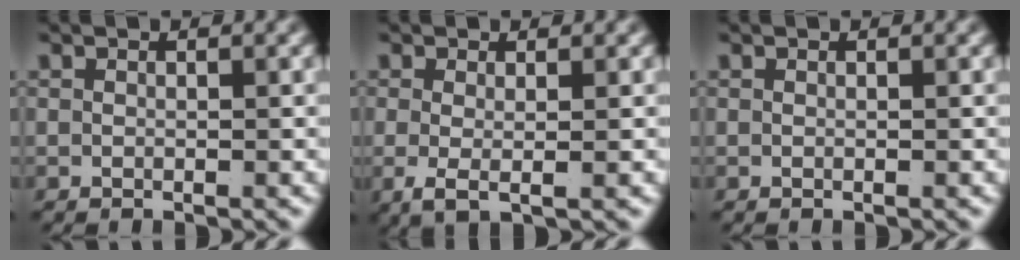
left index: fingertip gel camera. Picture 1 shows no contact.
{"total": 2.3, "force": [-0.3, 0.6, 2.2], "torque": [-0.053, -0.026, 0.009]}
{"total": 0.0}